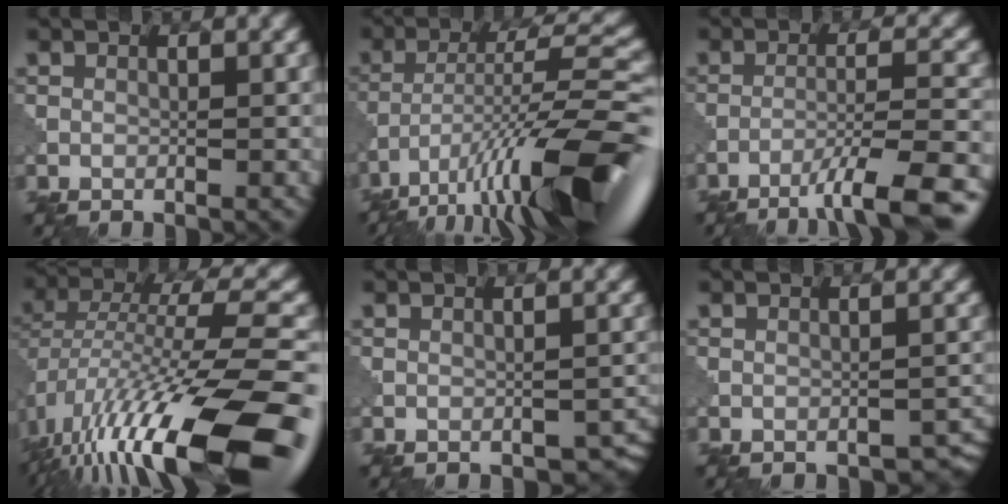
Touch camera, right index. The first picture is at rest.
{"total": 14.2, "force": [-8.3, 3.2, 11.1], "torque": [-0.188, 0.006, -0.140]}
{"total": 8.4, "force": [-5.6, 1.1, 6.2], "torque": [-0.090, 0.012, -0.083]}
{"total": 16.6, "force": [-7.7, 4.7, 14.0], "torque": [-0.247, 0.019, -0.136]}
{"total": 2.6, "force": [-1.4, 1.5, 1.6], "torque": [-0.016, -0.010, -0.009]}
{"total": 2.2, "force": [-1.5, 1.0, 1.1], "torque": [-0.012, -0.002, -0.015]}